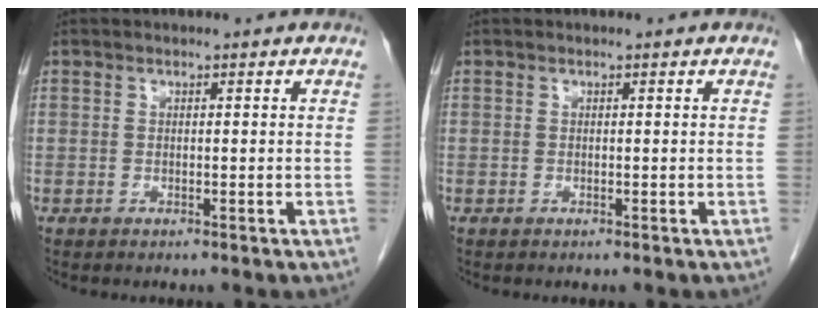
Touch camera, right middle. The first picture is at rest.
{"total": 0.0}